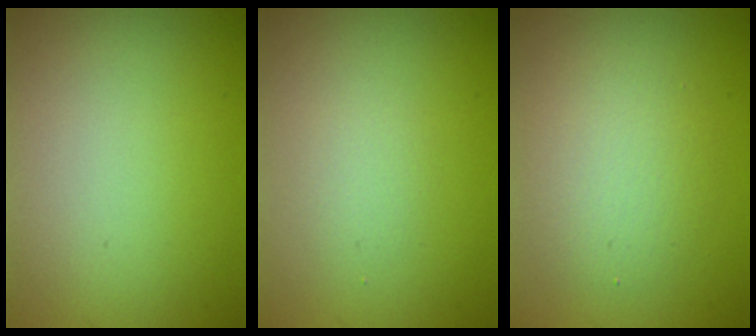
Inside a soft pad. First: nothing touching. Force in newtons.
{"total": 1.2, "press": 1.2, "slide": 0.0}
{"total": 3.2, "press": 3.2, "slide": 0.2}